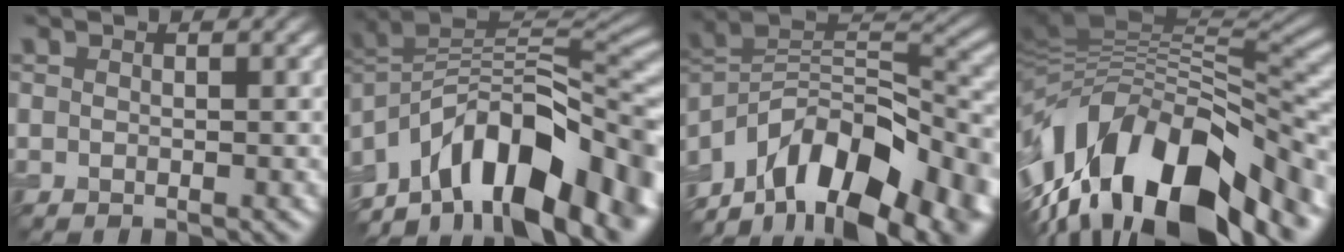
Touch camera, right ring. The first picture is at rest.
{"total": 13.2, "force": [-7.0, 6.7, 9.0], "torque": [-0.143, 0.028, -0.126]}
{"total": 15.1, "force": [-9.5, 7.4, 9.1], "torque": [-0.180, 0.016, -0.155]}
{"total": 15.8, "force": [-6.9, 7.0, 12.5], "torque": [-0.212, 0.015, -0.120]}